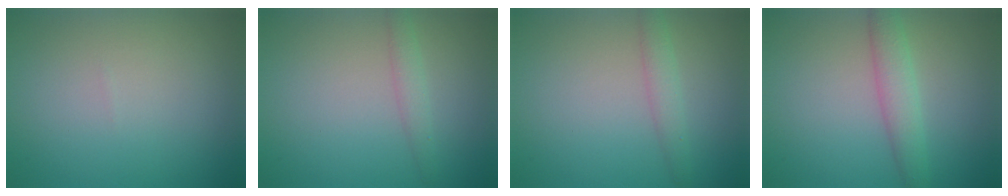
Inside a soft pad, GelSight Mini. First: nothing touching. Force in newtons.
{"total": 1.4, "press": 1.4, "slide": 0.0}
{"total": 1.8, "press": 1.8, "slide": 0.0}
{"total": 2.7, "press": 2.7, "slide": 0.0}